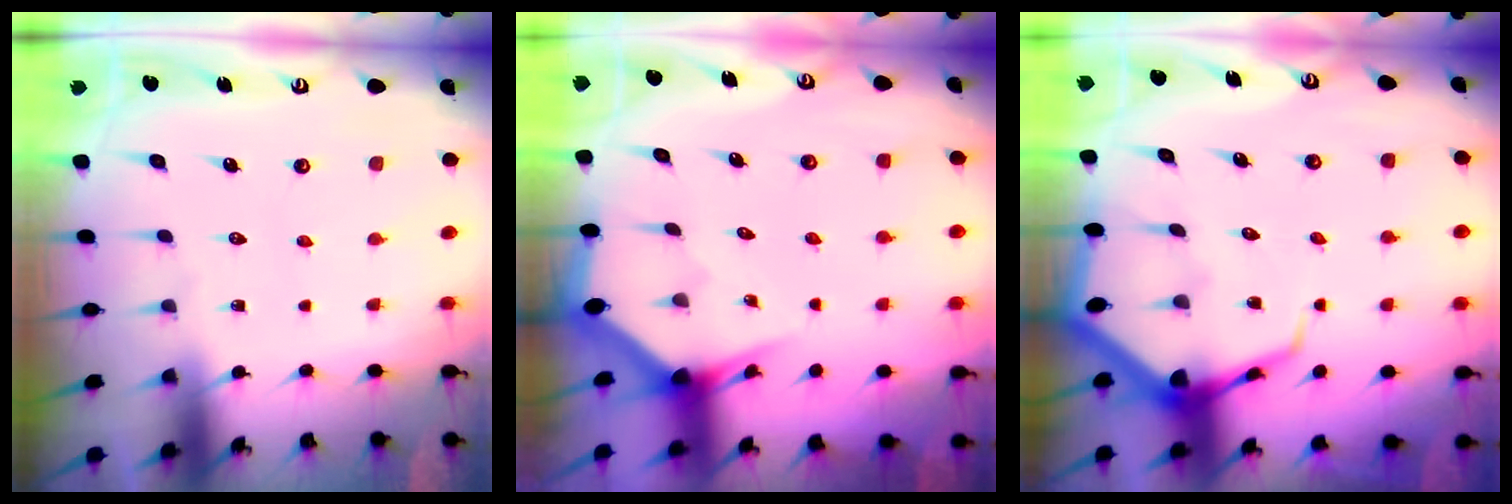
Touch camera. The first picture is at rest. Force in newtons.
{"total": 2.8, "press": 2.8, "slide": 0.2}
{"total": 8.4, "press": 8.3, "slide": 0.8}